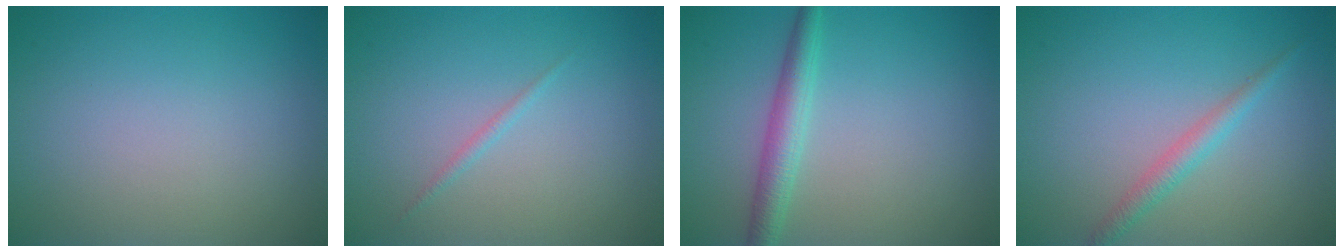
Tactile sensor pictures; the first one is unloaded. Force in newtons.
{"total": 0.6, "press": 0.6, "slide": 0.1}
{"total": 2.8, "press": 2.8, "slide": 0.1}
{"total": 1.9, "press": 1.9, "slide": 0.1}